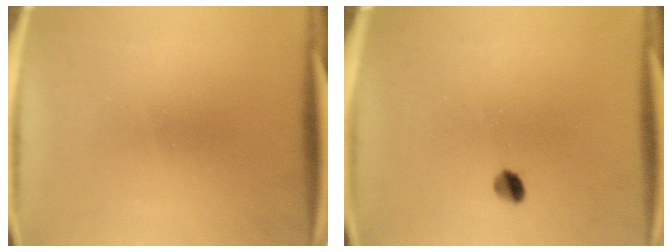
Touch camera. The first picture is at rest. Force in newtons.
{"total": 2.5}